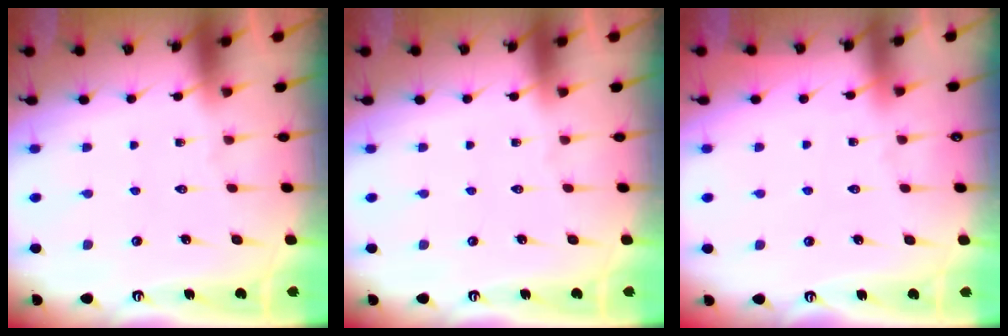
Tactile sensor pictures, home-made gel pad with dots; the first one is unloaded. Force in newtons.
{"total": 0.0}
{"total": 3.9, "press": 3.8, "slide": 0.5}